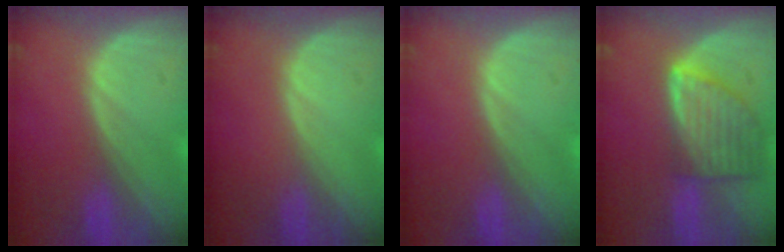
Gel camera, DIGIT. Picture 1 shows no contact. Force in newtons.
{"total": 0.0}
{"total": 0.0}
{"total": 8.2, "press": 7.3, "slide": 3.7}